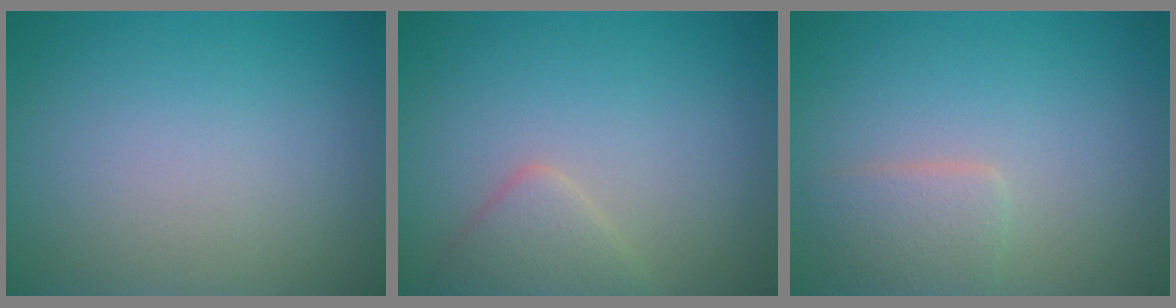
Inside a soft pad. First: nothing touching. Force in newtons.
{"total": 2.2, "press": 2.2, "slide": 0.1}
{"total": 2.3, "press": 2.3, "slide": 0.1}